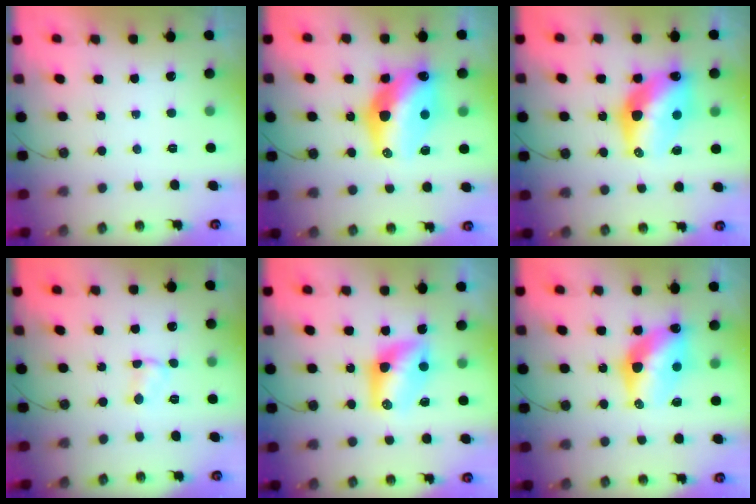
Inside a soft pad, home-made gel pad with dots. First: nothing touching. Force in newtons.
{"total": 16.2, "press": 16.1, "slide": 1.0}
{"total": 14.6, "press": 14.6, "slide": 1.1}
{"total": 2.9, "press": 2.9, "slide": 0.5}
{"total": 9.9, "press": 9.4, "slide": 3.2}
{"total": 12.3, "press": 12.2, "slide": 0.9}